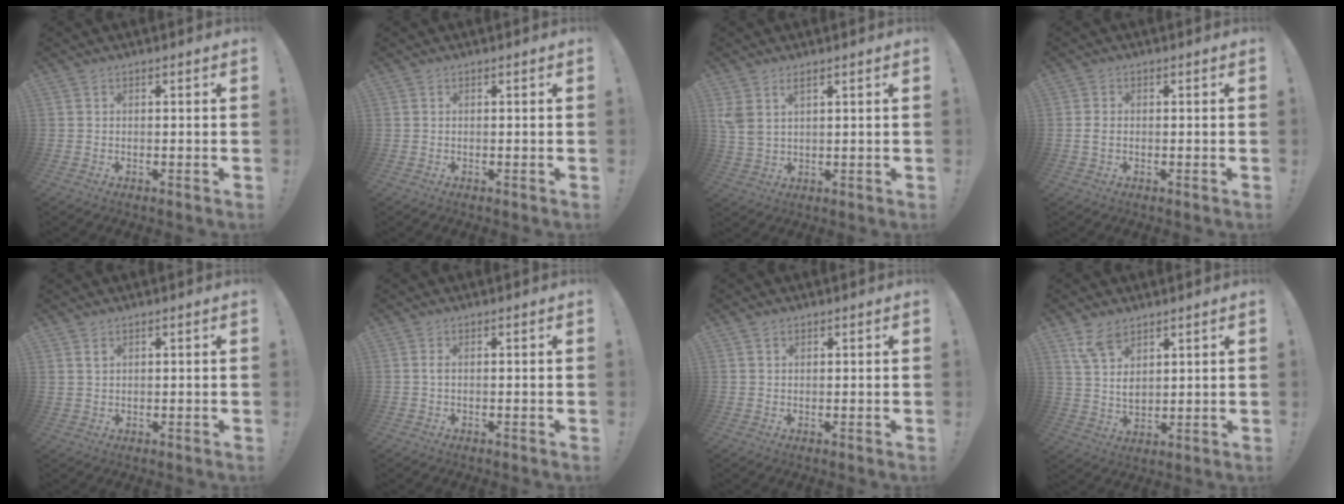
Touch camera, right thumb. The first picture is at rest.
{"total": 0.0}
{"total": 5.1, "force": [3.0, 2.6, 3.2], "torque": [-0.057, -0.013, 0.059]}
{"total": 2.2, "force": [0.1, 1.5, 1.6], "torque": [-0.022, 0.004, 0.002]}
{"total": 1.7, "force": [1.1, 1.0, 1.0], "torque": [-0.013, -0.004, 0.019]}
{"total": 0.9, "force": [-0.1, 0.2, 0.9], "torque": [-0.023, 0.004, -0.002]}
{"total": 1.2, "force": [0.8, 0.8, 0.3], "torque": [-0.004, 0.000, 0.015]}
{"total": 8.6, "force": [6.0, 4.6, 4.2], "torque": [-0.081, -0.029, 0.117]}